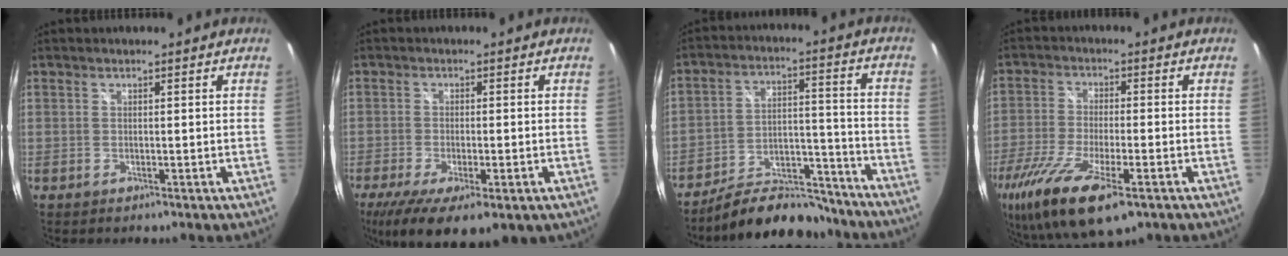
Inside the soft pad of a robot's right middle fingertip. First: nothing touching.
{"total": 13.6, "force": [-7.7, 4.8, 10.2], "torque": [-0.203, -0.055, -0.116]}
{"total": 15.3, "force": [-13.6, 5.3, 4.7], "torque": [-0.085, 0.033, -0.194]}
{"total": 18.2, "force": [-10.2, 5.8, 13.9], "torque": [-0.290, -0.070, -0.185]}